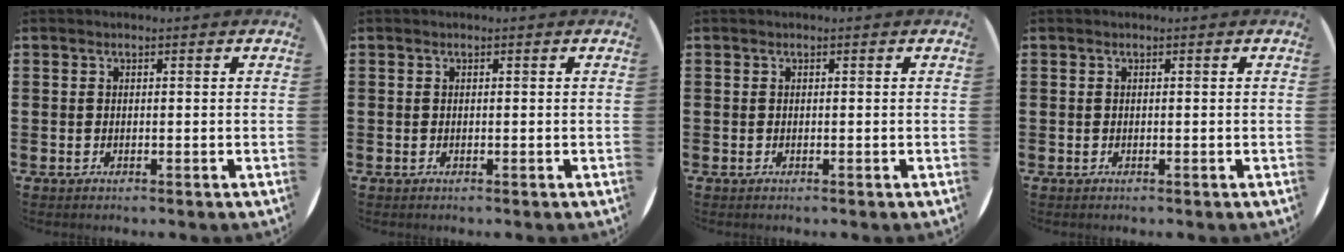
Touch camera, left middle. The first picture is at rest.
{"total": 0.0}
{"total": 0.0}
{"total": 0.0}